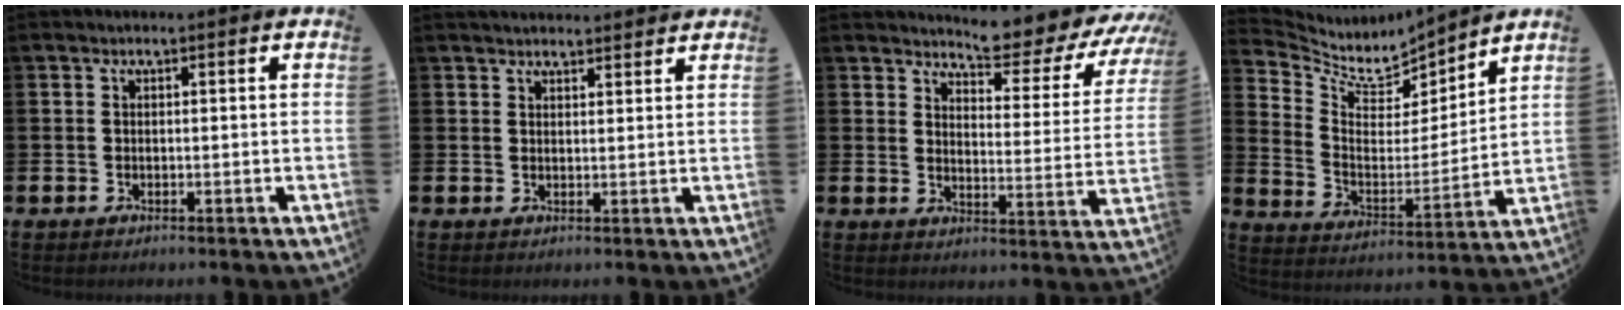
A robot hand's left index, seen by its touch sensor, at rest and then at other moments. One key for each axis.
{"total": 2.6, "fx": 2.5, "fy": 0.4, "fz": 0.2, "tx": 0.001, "ty": -0.013, "tz": 0.044}
{"total": 6.3, "fx": 6.0, "fy": 0.7, "fz": 1.5, "tx": -0.039, "ty": -0.055, "tz": 0.098}
{"total": 7.0, "fx": 6.4, "fy": 2.4, "fz": 1.5, "tx": -0.073, "ty": -0.056, "tz": 0.112}